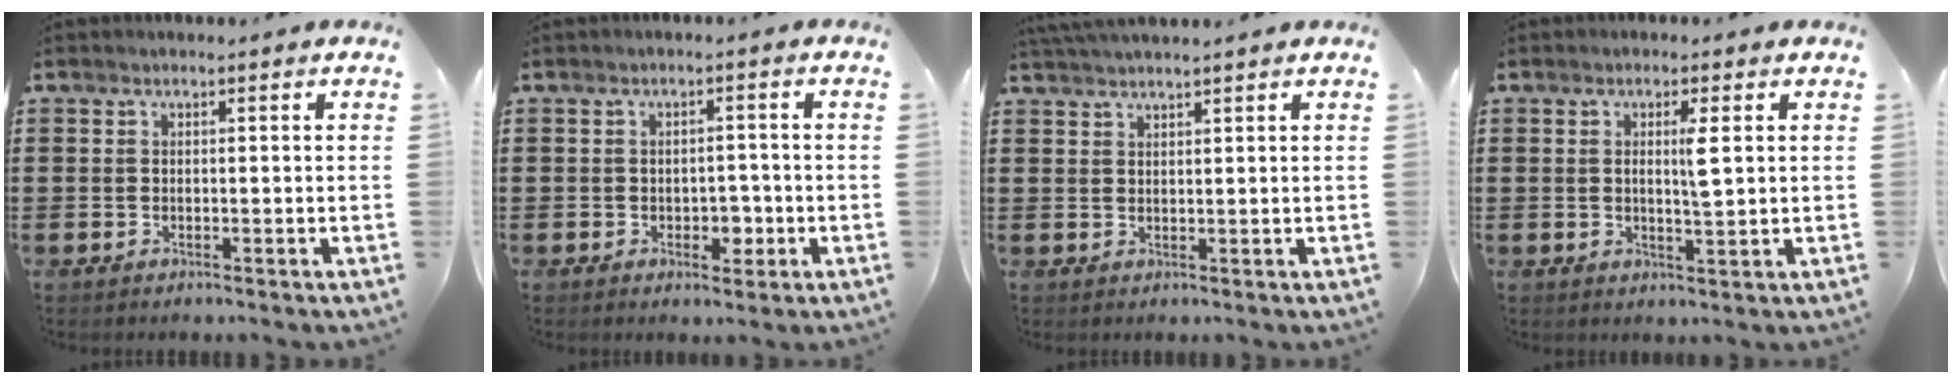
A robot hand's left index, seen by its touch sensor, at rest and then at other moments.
{"total": 2.8, "force": [-1.0, 1.9, 1.8], "torque": [-0.028, 0.001, -0.022]}
{"total": 2.0, "force": [1.9, -0.3, 0.5], "torque": [-0.013, 0.001, 0.037]}
{"total": 3.4, "force": [0.8, 0.3, 3.3], "torque": [-0.059, -0.002, 0.010]}